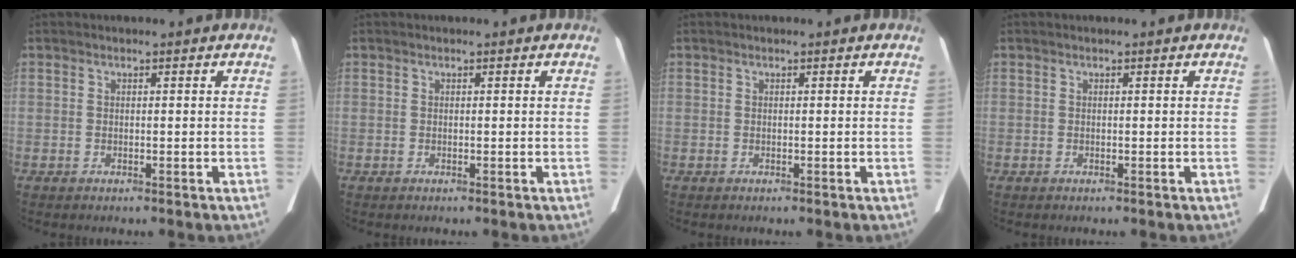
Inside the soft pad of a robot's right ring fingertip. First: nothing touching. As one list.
[{"total": 0.0}, {"total": 0.0}, {"total": 0.0}]